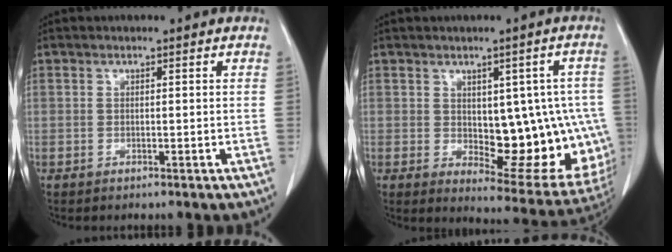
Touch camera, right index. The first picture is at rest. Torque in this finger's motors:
{"motor_torque": [0.34, 0.17, 0.30, 0.03]}